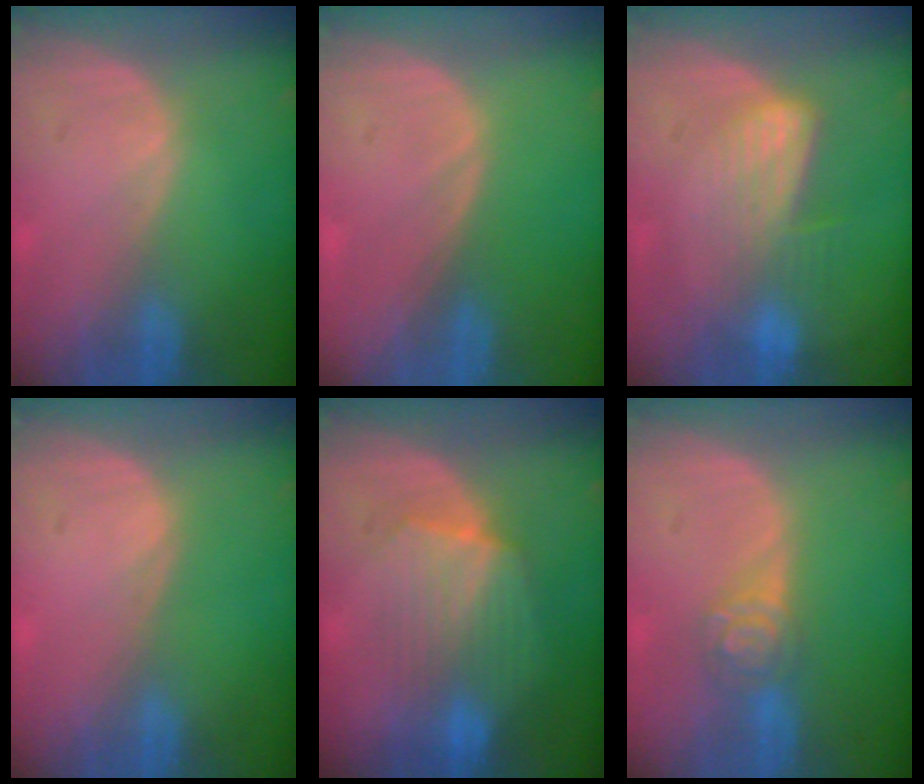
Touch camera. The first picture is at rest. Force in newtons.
{"total": 0.0}
{"total": 7.0, "press": 6.1, "slide": 3.5}
{"total": 0.0}
{"total": 7.6, "press": 7.6, "slide": 0.5}
{"total": 4.2, "press": 4.1, "slide": 0.6}